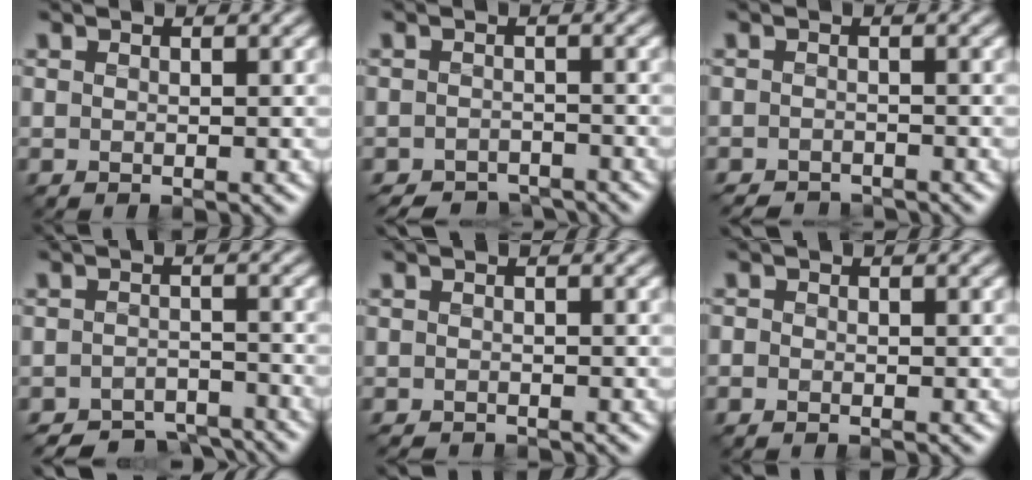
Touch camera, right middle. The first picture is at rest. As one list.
[{"total": 2.8, "force": [-2.6, 0.8, 0.3], "torque": [0.004, -0.002, -0.047]}, {"total": 1.9, "force": [-1.9, 0.3, 0.1], "torque": [0.004, -0.001, -0.035]}, {"total": 4.3, "force": [-4.0, 1.2, 0.8], "torque": [-0.005, -0.004, -0.065]}, {"total": 0.7, "force": [-0.7, 0.1, -0.1], "torque": [0.002, -0.006, -0.016]}, {"total": 0.7, "force": [-0.5, 0.5, 0.2], "torque": [-0.002, -0.005, -0.011]}]